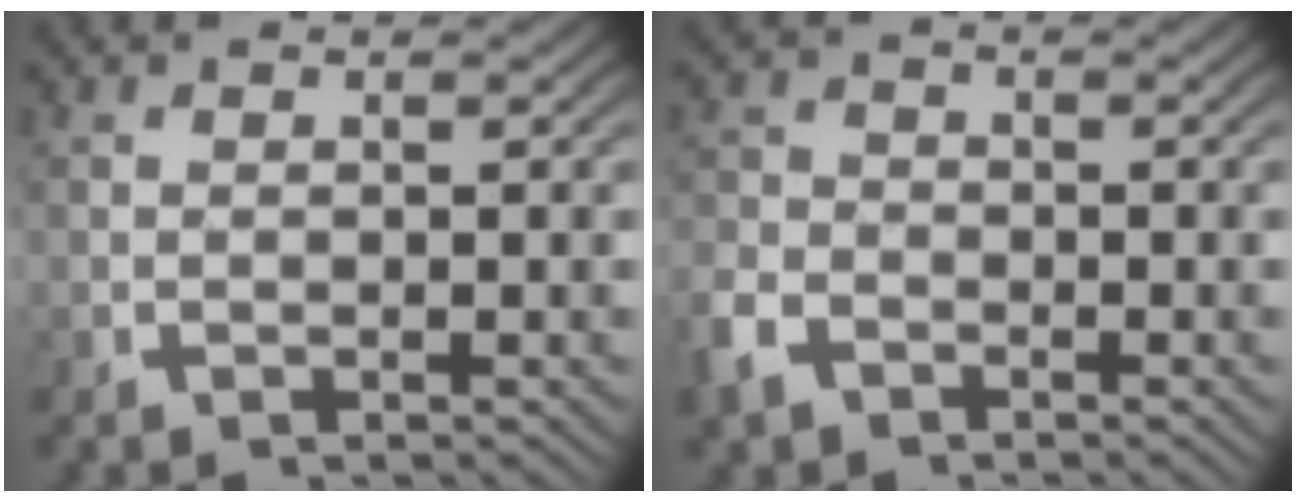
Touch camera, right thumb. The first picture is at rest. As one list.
[{"total": 2.7, "force": [-1.8, 1.7, 0.9], "torque": [-0.029, -0.008, -0.035]}]